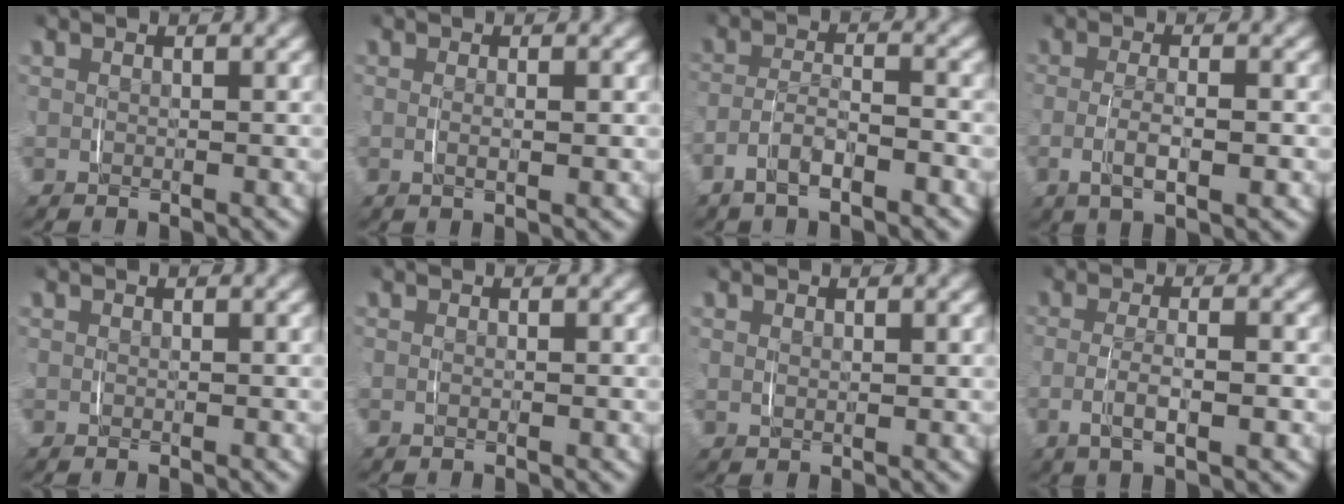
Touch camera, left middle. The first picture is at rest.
{"total": 1.2, "force": [0.1, 0.1, 1.1], "torque": [-0.021, -0.004, 0.005]}
{"total": 3.1, "force": [-2.0, 1.1, 2.1], "torque": [-0.036, 0.003, -0.039]}
{"total": 3.5, "force": [-0.8, 1.2, 3.2], "torque": [-0.060, -0.004, -0.012]}
{"total": 0.0}
{"total": 0.0}
{"total": 0.7, "force": [0.5, 0.3, 0.5], "torque": [-0.009, -0.004, 0.013]}
{"total": 3.4, "force": [-0.9, 1.0, 3.1], "torque": [-0.061, -0.004, -0.014]}